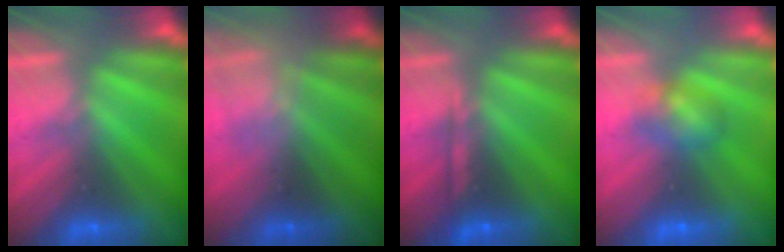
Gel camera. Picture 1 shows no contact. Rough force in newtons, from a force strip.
{"total": 2.2}
{"total": 2.2}
{"total": 4.6}